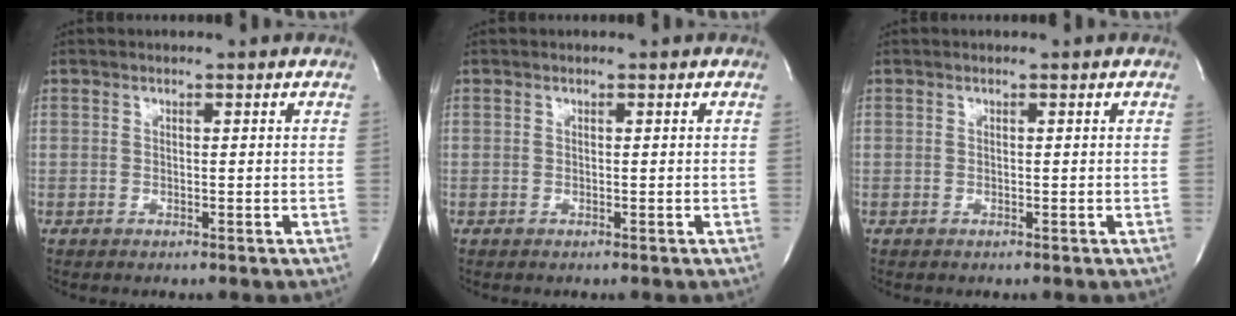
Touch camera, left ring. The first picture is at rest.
{"total": 0.0}
{"total": 0.0}